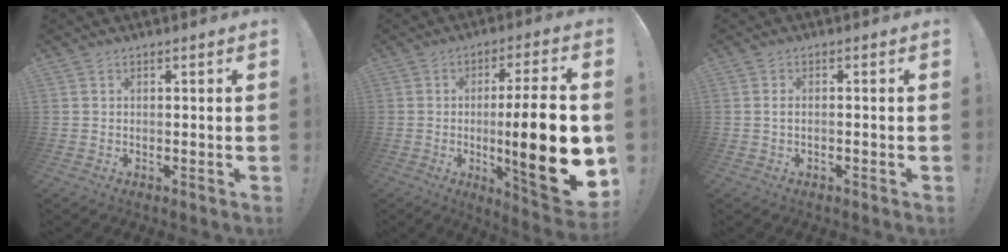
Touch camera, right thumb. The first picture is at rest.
{"total": 21.8, "force": [-2.4, 3.3, 21.4], "torque": [-0.328, -0.005, -0.033]}
{"total": 1.5, "force": [-0.7, 0.4, 1.3], "torque": [-0.027, 0.005, -0.013]}